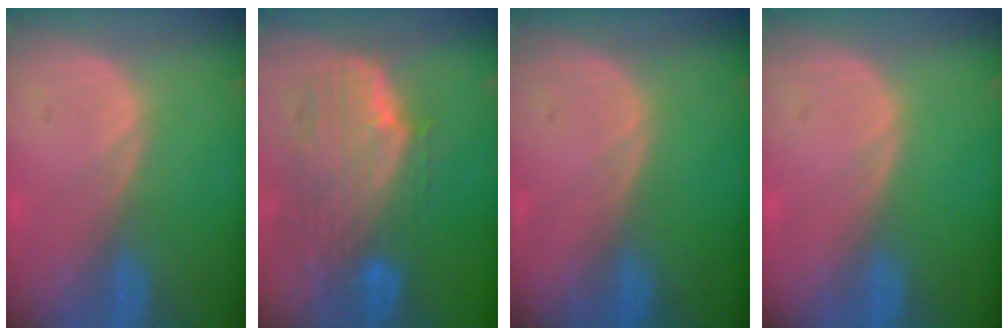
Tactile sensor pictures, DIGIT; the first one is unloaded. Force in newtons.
{"total": 9.9, "press": 8.8, "slide": 4.5}
{"total": 0.0}
{"total": 0.0}